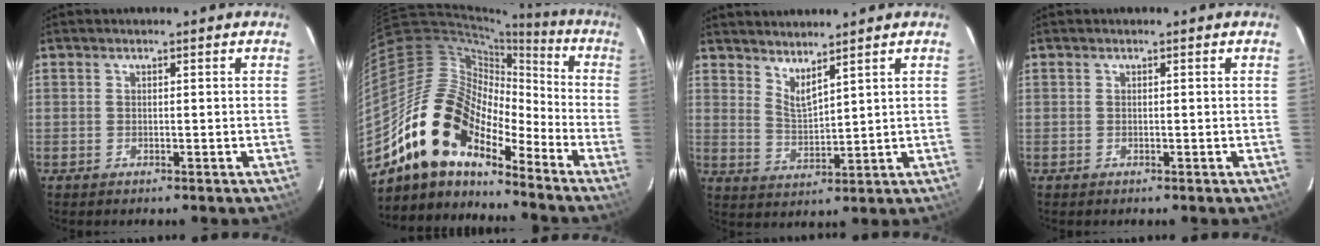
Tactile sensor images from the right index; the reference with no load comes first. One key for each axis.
{"total": 17.7, "fx": -13.2, "fy": 8.2, "fz": 8.4, "tx": -0.156, "ty": 0.005, "tz": -0.255}
{"total": 4.9, "fx": 4.1, "fy": 0.6, "fz": 2.5, "tx": -0.044, "ty": -0.009, "tz": 0.075}
{"total": 0.0}